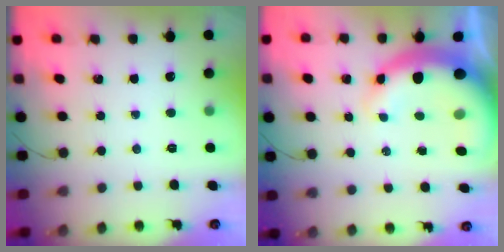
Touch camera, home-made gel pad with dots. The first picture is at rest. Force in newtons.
{"total": 14.0, "press": 13.7, "slide": 2.9}